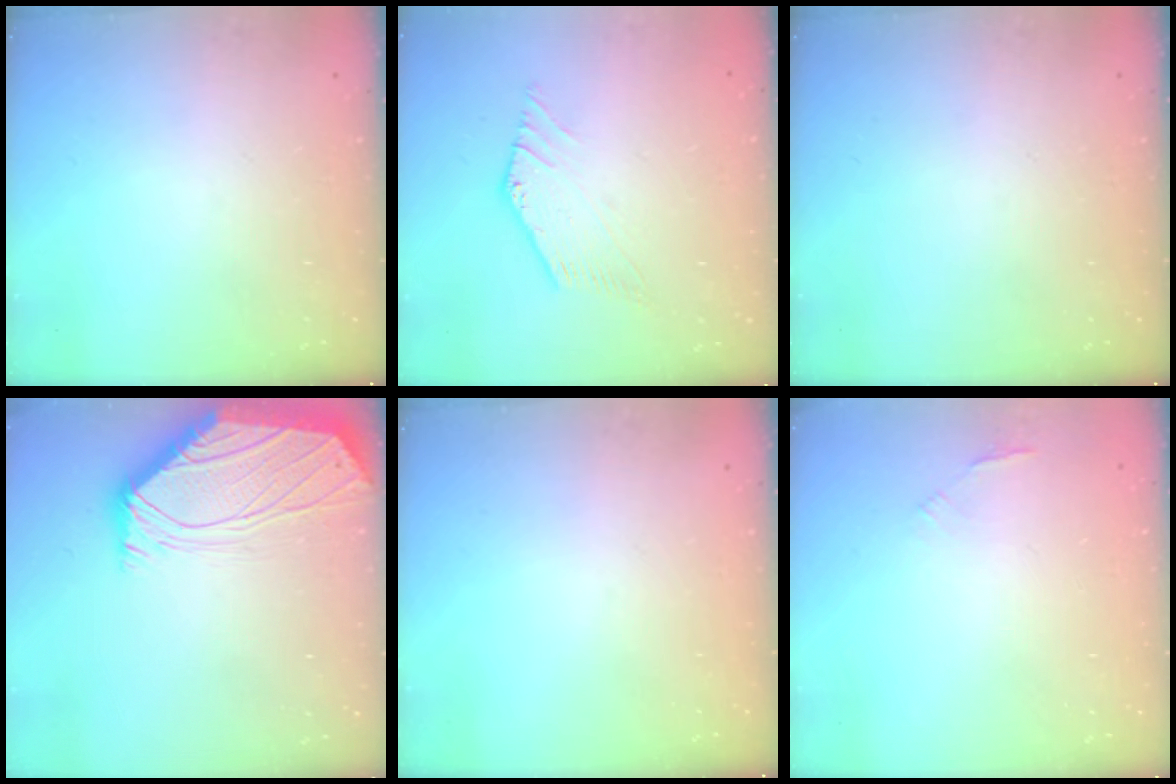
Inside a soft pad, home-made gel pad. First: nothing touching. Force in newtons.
{"total": 1.9, "press": 1.9, "slide": 0.2}
{"total": 0.0}
{"total": 0.0}
{"total": 0.0}
{"total": 1.4, "press": 1.3, "slide": 0.5}